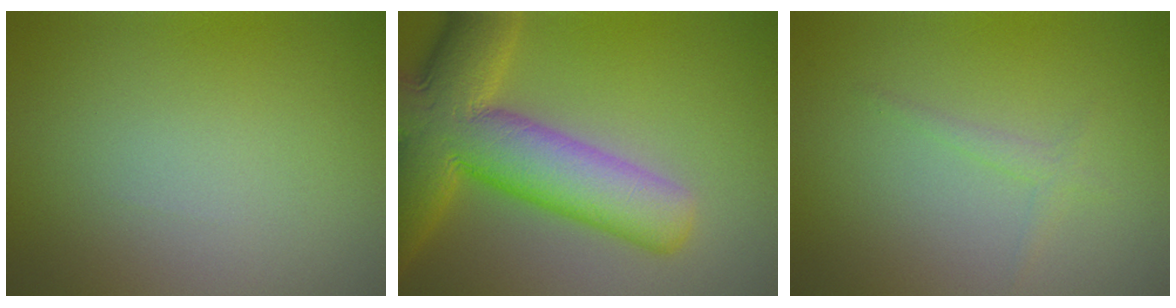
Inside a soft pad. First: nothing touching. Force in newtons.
{"total": 12.5, "press": 12.5, "slide": 0.7}
{"total": 1.0, "press": 1.0, "slide": 0.1}